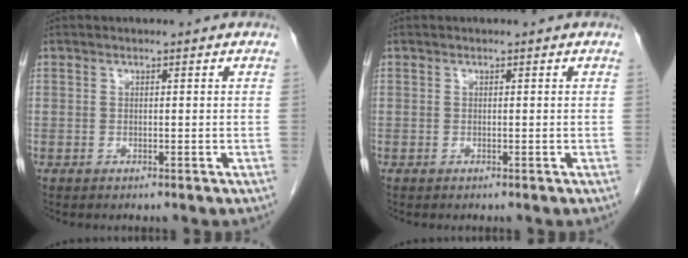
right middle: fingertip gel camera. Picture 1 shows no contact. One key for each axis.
{"total": 0.0}